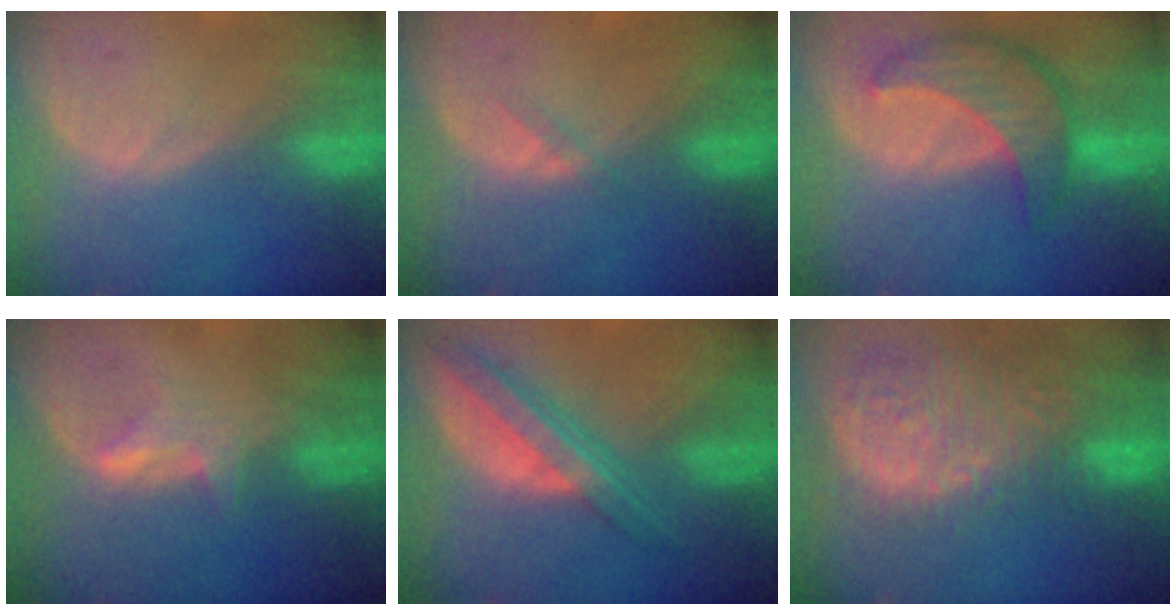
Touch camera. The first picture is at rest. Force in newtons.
{"total": 1.4, "press": 1.1, "slide": 0.8}
{"total": 8.6, "press": 7.7, "slide": 3.8}
{"total": 3.3, "press": 3.3, "slide": 0.4}
{"total": 8.0, "press": 6.7, "slide": 4.3}
{"total": 15.3, "press": 12.6, "slide": 8.6}